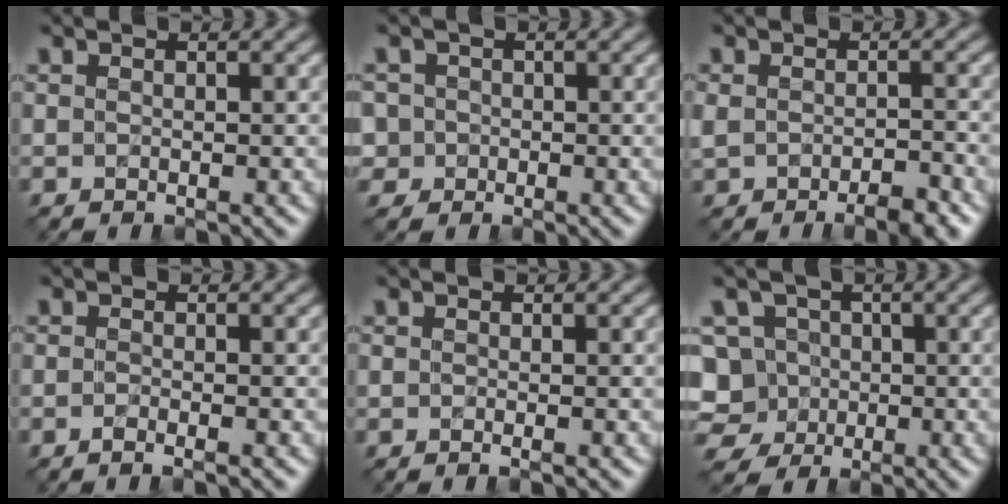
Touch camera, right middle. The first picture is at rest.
{"total": 3.2, "force": [0.1, 3.1, 0.8], "torque": [-0.007, 0.020, -0.019]}
{"total": 3.2, "force": [-2.0, 1.4, 2.1], "torque": [-0.032, -0.004, -0.031]}
{"total": 1.4, "force": [-0.8, 0.3, 1.1], "torque": [-0.012, -0.004, -0.020]}
{"total": 0.7, "force": [-0.4, 0.1, 0.6], "torque": [-0.008, -0.006, -0.008]}
{"total": 7.6, "force": [-1.5, 7.0, 2.5], "torque": [-0.048, 0.027, -0.061]}